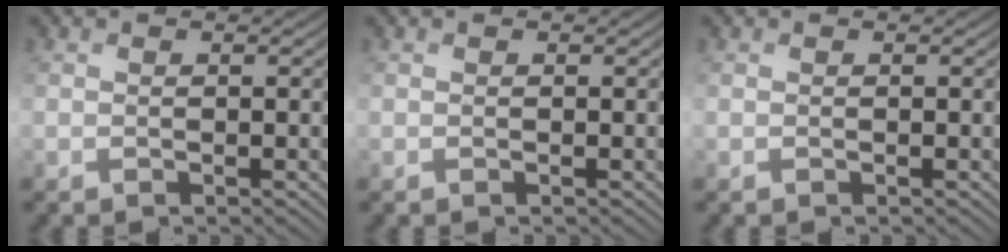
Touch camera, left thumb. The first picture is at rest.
{"total": 0.0}
{"total": 0.0}